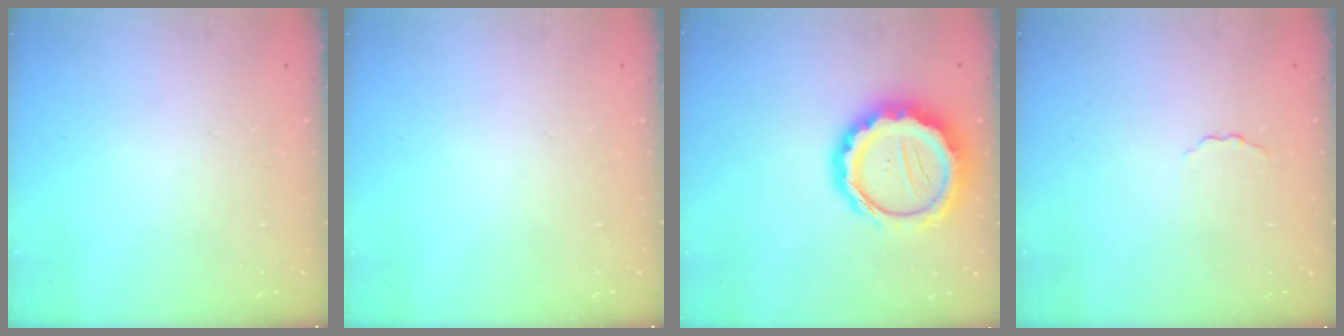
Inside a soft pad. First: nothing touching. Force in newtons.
{"total": 0.0}
{"total": 14.4, "press": 14.2, "slide": 2.9}
{"total": 1.2, "press": 1.2, "slide": 0.3}